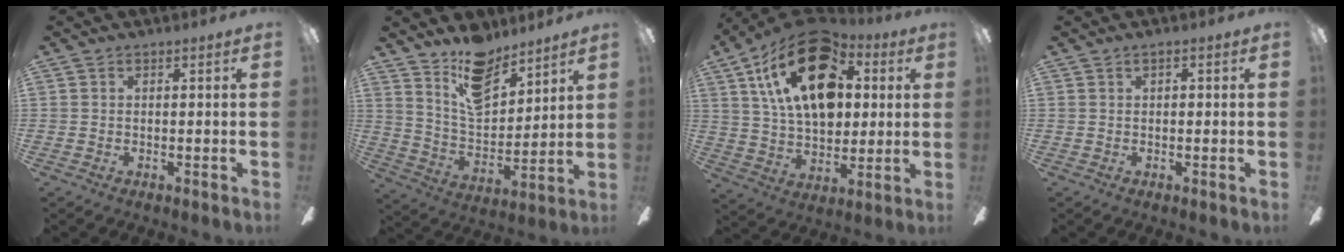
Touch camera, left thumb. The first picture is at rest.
{"total": 13.8, "force": [10.7, 6.2, 6.2], "torque": [-0.108, -0.064, 0.198]}
{"total": 24.3, "force": [9.4, 14.6, 17.0], "torque": [-0.288, -0.027, 0.162]}
{"total": 1.2, "force": [0.6, 0.6, 0.8], "torque": [-0.009, 0.000, 0.008]}